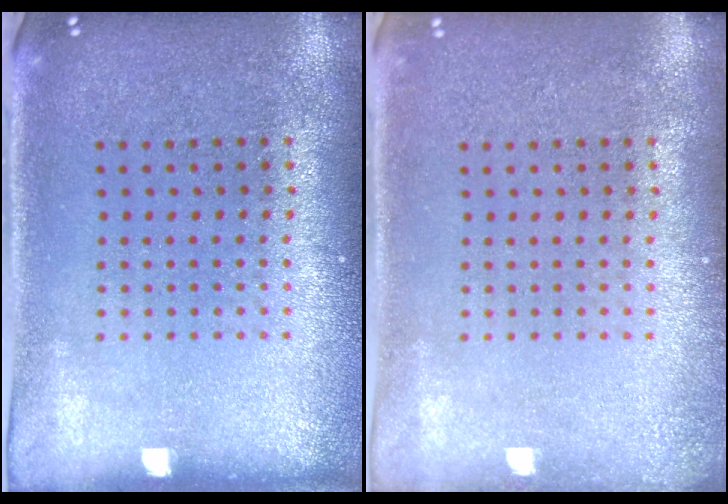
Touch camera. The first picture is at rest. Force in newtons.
{"total": 0.9, "press": 0.8, "slide": 0.2}